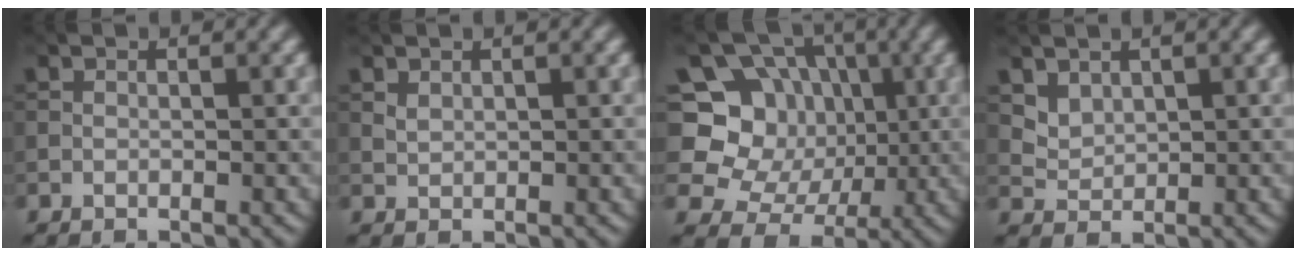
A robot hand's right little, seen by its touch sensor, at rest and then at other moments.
{"total": 0.9, "force": [0.6, 0.5, 0.4], "torque": [-0.011, -0.001, 0.016]}
{"total": 9.5, "force": [1.1, 8.5, 4.0], "torque": [-0.079, 0.005, -0.006]}
{"total": 2.2, "force": [1.4, 1.4, 0.7], "torque": [-0.021, -0.013, 0.046]}